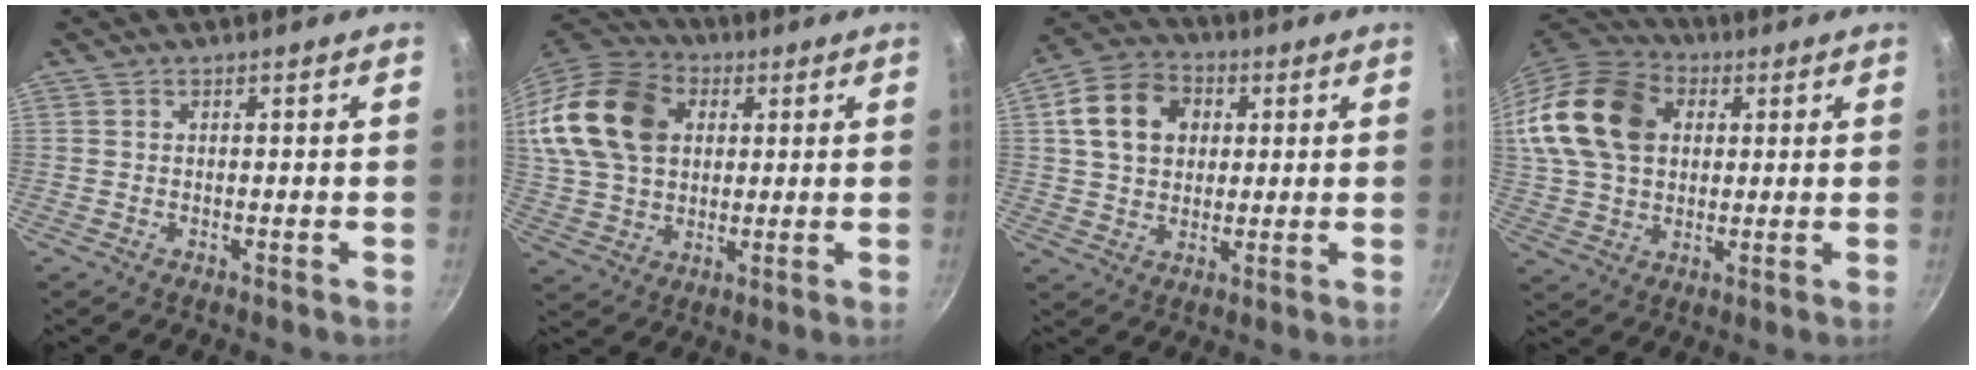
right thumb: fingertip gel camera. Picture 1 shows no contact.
{"total": 23.5, "force": [6.9, 17.2, 14.5], "torque": [-0.299, 0.021, 0.124]}
{"total": 12.3, "force": [3.0, 9.6, 7.1], "torque": [-0.107, 0.012, 0.039]}
{"total": 21.3, "force": [5.5, 15.7, 13.2], "torque": [-0.261, 0.020, 0.094]}